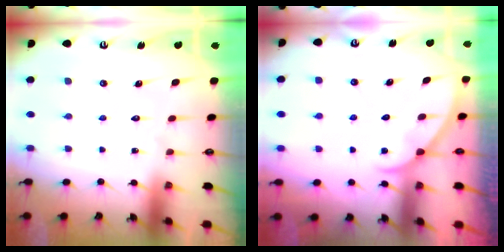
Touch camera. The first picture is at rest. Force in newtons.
{"total": 3.2, "press": 3.2, "slide": 0.1}